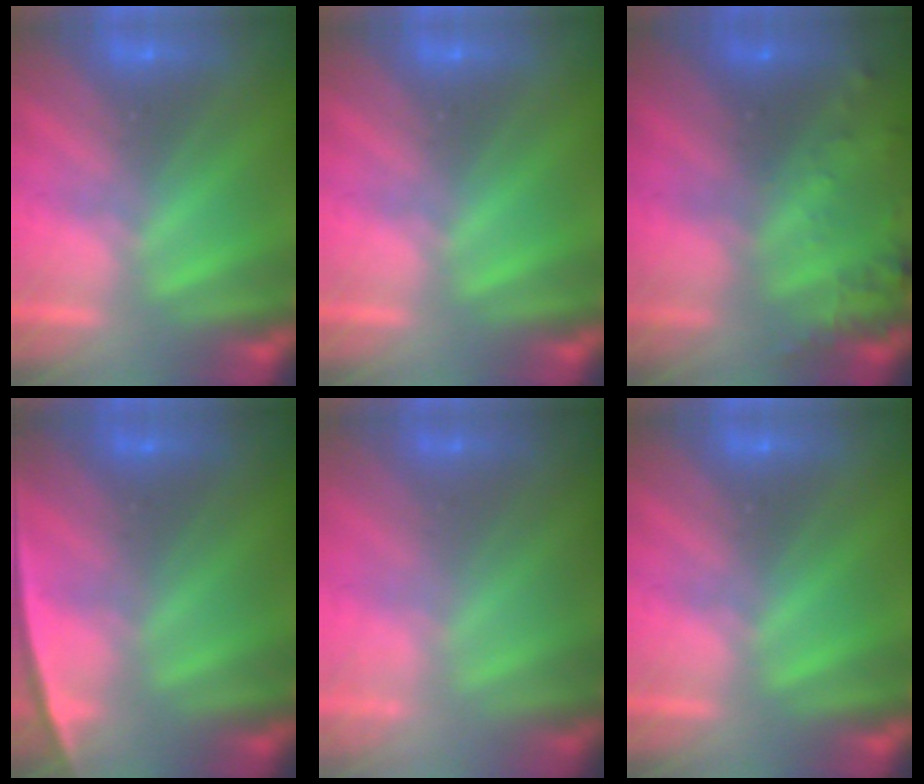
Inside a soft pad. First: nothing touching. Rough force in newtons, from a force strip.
{"total": 0.0}
{"total": 7.4}
{"total": 2.4}
{"total": 2.0}
{"total": 0.0}